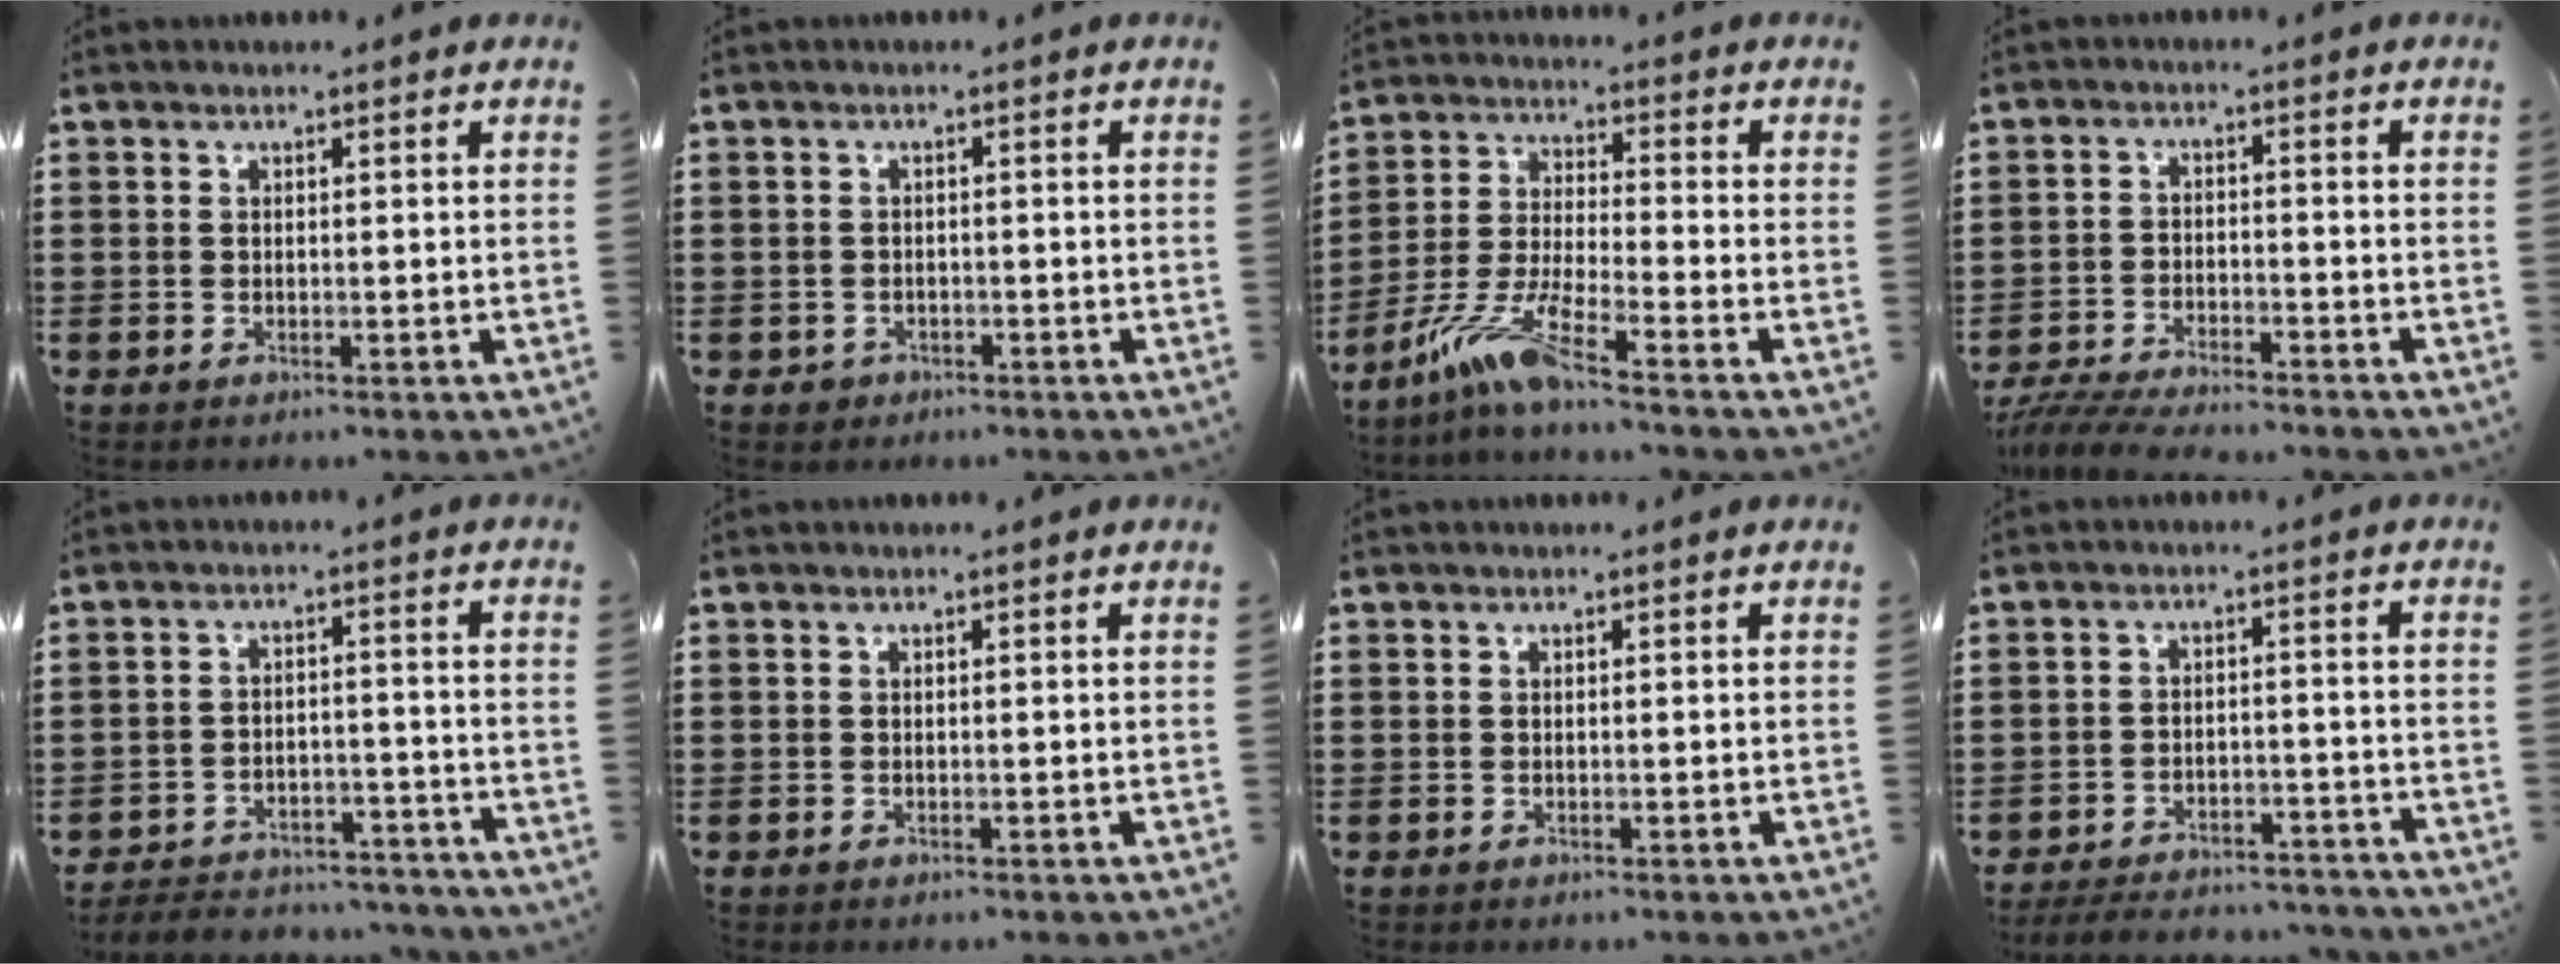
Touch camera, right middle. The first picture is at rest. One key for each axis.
{"total": 0.0}
{"total": 8.7, "fx": -6.3, "fy": 0.3, "fz": 5.9, "tx": -0.142, "ty": -0.021, "tz": -0.130}
{"total": 4.9, "fx": -4.8, "fy": 0.0, "fz": 1.1, "tx": -0.023, "ty": -0.002, "tz": -0.096}
{"total": 4.2, "fx": -4.2, "fy": 0.3, "fz": 0.2, "tx": -0.006, "ty": 0.006, "tz": -0.088}
{"total": 0.0}
{"total": 0.0}
{"total": 4.0, "fx": -3.9, "fy": 0.0, "fz": 0.6, "tx": -0.012, "ty": 0.003, "tz": -0.082}